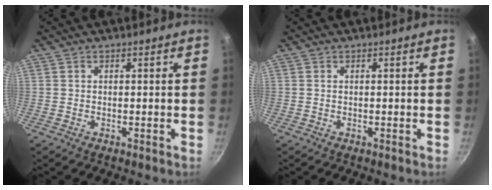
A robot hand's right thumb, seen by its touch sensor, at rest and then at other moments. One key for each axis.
{"total": 0.0}